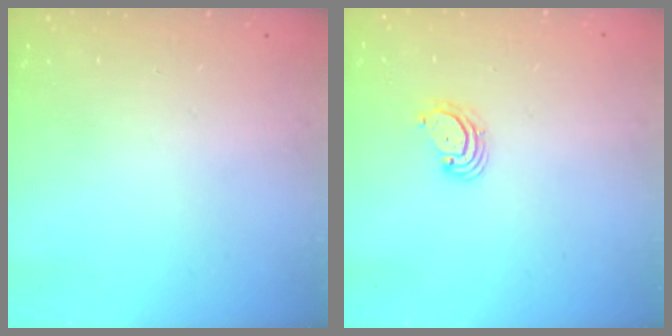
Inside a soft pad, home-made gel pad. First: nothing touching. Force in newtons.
{"total": 2.8, "press": 2.8, "slide": 0.2}